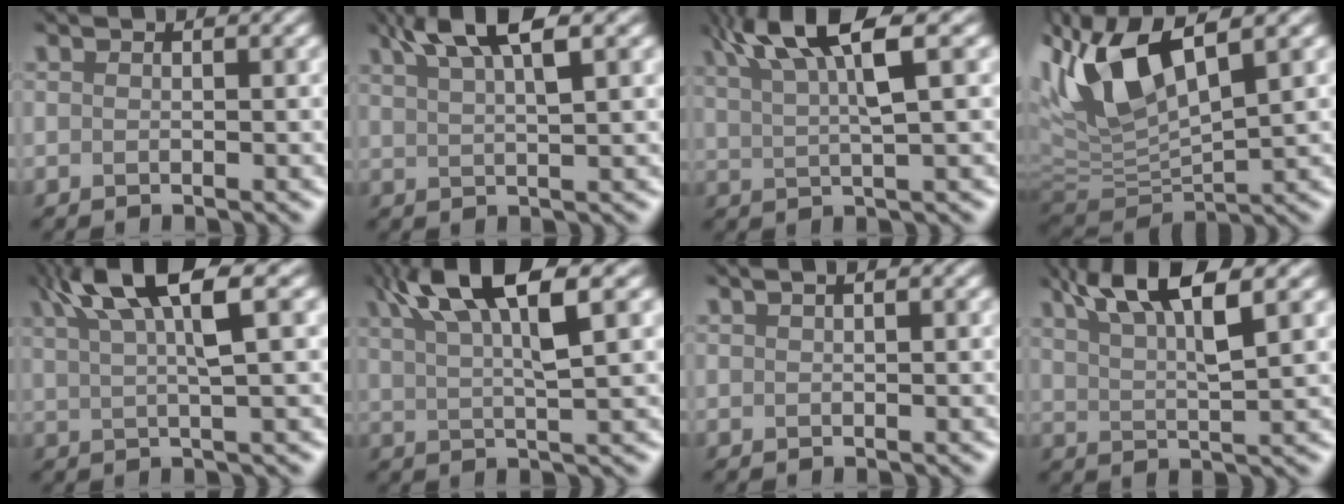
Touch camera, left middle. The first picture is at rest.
{"total": 4.1, "force": [3.2, -0.1, 2.5], "torque": [-0.053, 0.016, 0.072]}
{"total": 6.0, "force": [3.6, 0.6, 4.8], "torque": [-0.099, 0.022, 0.086]}
{"total": 7.0, "force": [3.2, 2.3, 5.7], "torque": [-0.164, 0.010, 0.085]}
{"total": 6.0, "force": [3.4, 0.6, 4.9], "torque": [-0.088, 0.025, 0.079]}
{"total": 6.8, "force": [4.0, 0.8, 5.4], "torque": [-0.105, 0.023, 0.091]}
{"total": 1.3, "force": [0.8, 0.6, 0.9], "torque": [0.000, 0.019, 0.002]}
{"total": 5.3, "force": [3.6, 0.1, 3.8], "torque": [-0.086, 0.012, 0.086]}